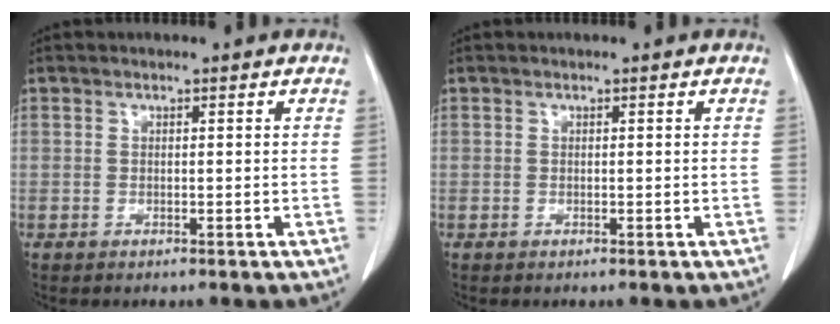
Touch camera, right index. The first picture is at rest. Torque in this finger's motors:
{"motor_torque": [0.00, 0.00, 0.00, 0.00]}